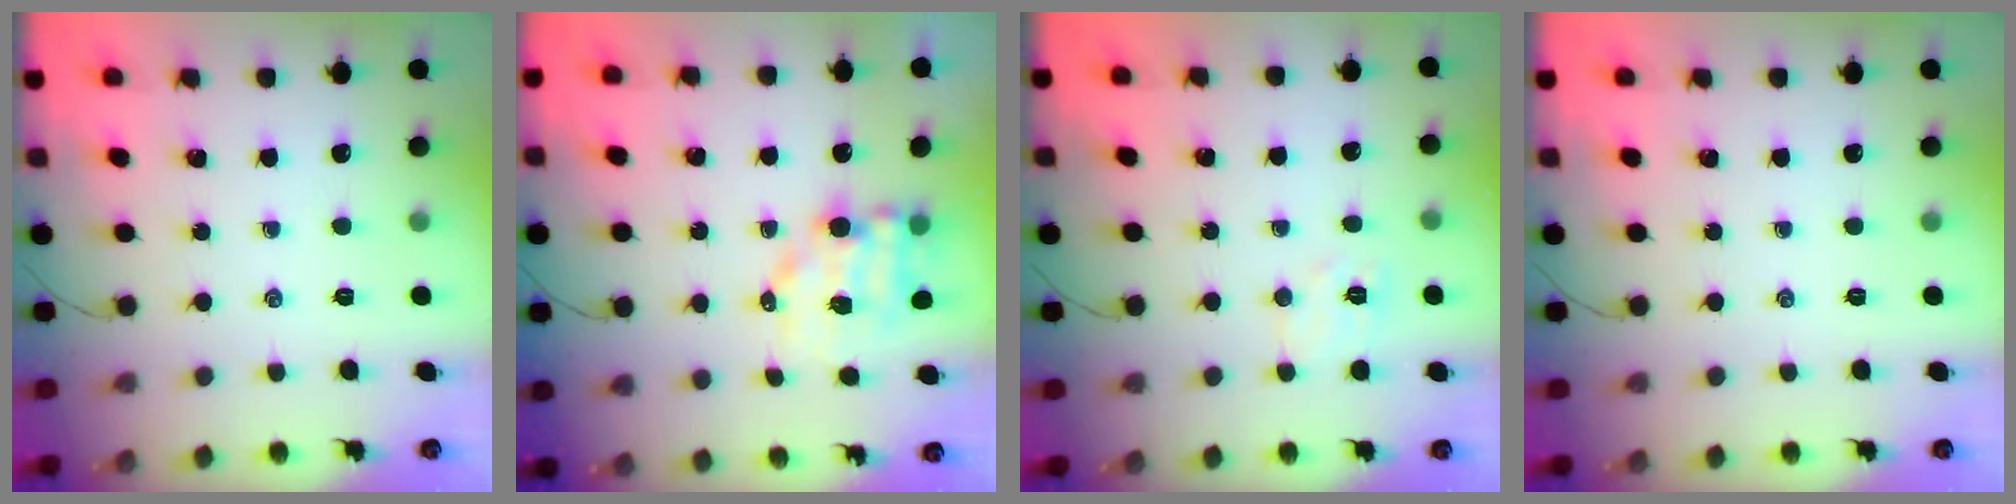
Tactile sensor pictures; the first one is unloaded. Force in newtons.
{"total": 7.7, "press": 7.6, "slide": 1.0}
{"total": 6.8, "press": 6.6, "slide": 1.3}
{"total": 0.0}